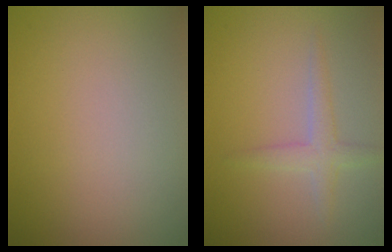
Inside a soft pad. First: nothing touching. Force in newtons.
{"total": 1.9, "press": 1.9, "slide": 0.2}